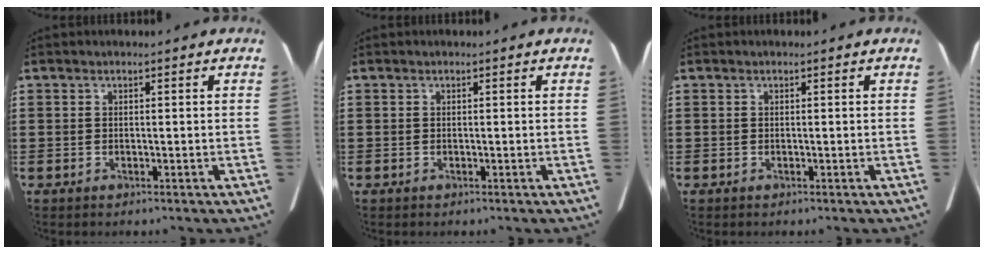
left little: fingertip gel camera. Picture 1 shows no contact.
{"total": 0.0}
{"total": 0.0}